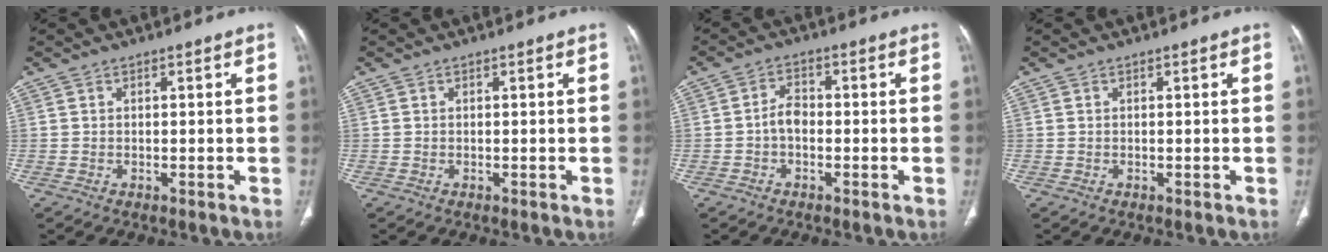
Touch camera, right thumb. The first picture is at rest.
{"total": 0.0}
{"total": 3.2, "force": [-0.8, 2.0, 2.3], "torque": [-0.032, 0.014, -0.021]}
{"total": 0.0}